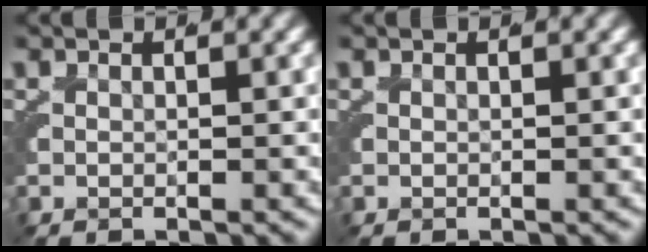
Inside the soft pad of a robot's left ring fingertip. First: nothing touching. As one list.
[{"total": 0.0}]